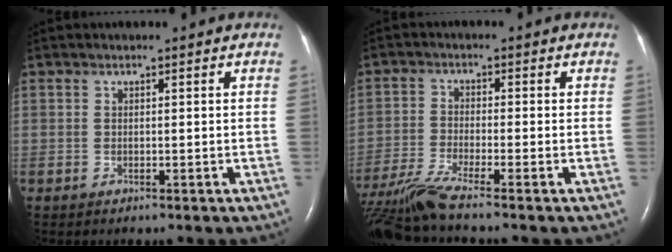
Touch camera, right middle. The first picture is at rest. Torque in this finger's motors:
{"motor_torque": [1.02, -1.05, 0.15, 0.08]}